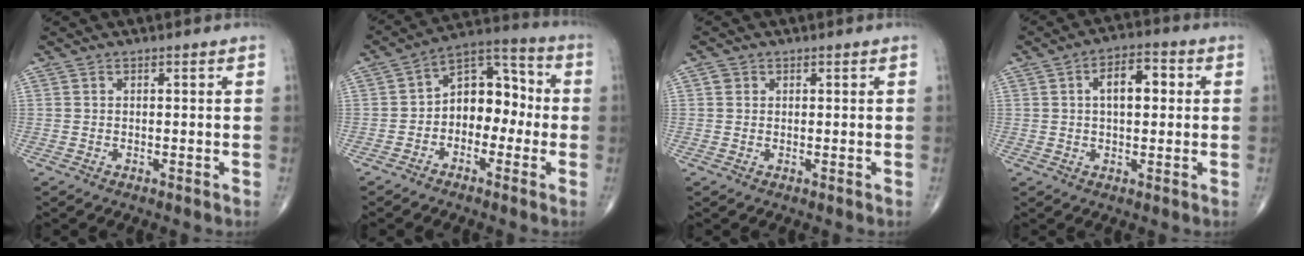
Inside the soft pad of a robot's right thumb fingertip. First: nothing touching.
{"total": 10.7, "force": [-1.5, 7.4, 7.6], "torque": [-0.076, 0.044, -0.044]}
{"total": 1.1, "force": [0.3, 1.0, 0.2], "torque": [0.002, 0.000, 0.004]}
{"total": 7.2, "force": [1.3, 3.7, 6.1], "torque": [-0.084, 0.014, 0.015]}